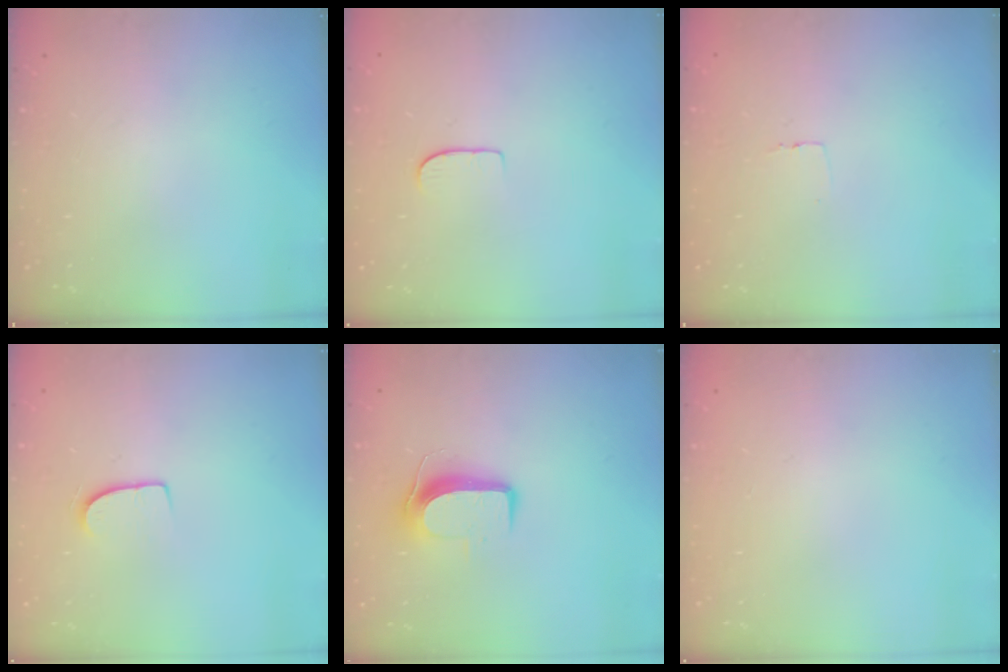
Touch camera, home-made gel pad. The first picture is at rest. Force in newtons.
{"total": 6.1, "press": 6.1, "slide": 0.5}
{"total": 2.3, "press": 2.3, "slide": 0.1}
{"total": 7.1, "press": 7.1, "slide": 0.5}
{"total": 9.3, "press": 9.3, "slide": 1.1}
{"total": 0.0}